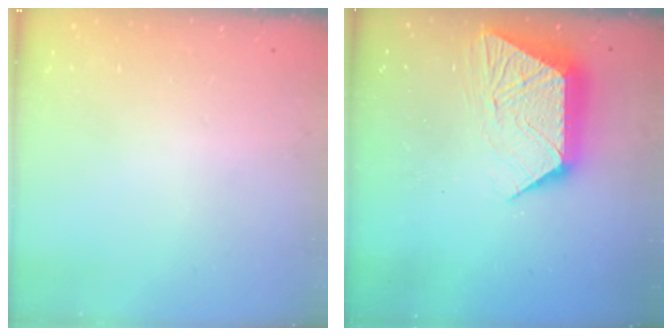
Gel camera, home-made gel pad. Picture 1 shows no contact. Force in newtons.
{"total": 13.4, "press": 13.3, "slide": 0.9}